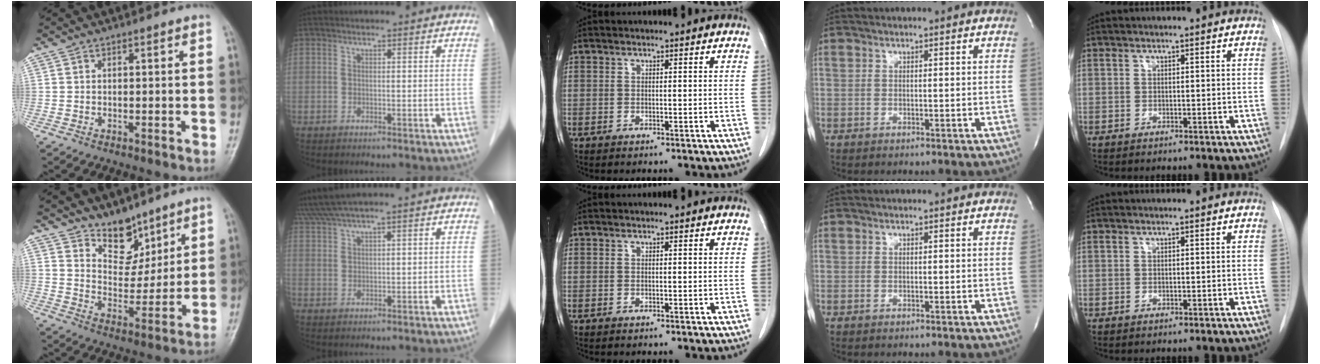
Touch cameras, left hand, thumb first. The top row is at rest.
{"thumb": {"total": 8.9, "force": [6.8, 4.9, 3.0], "torque": [-0.013, -0.055, 0.125]}, "index": {"total": 3.8, "force": [3.2, -1.2, 1.8], "torque": [-0.046, 0.021, 0.071]}}